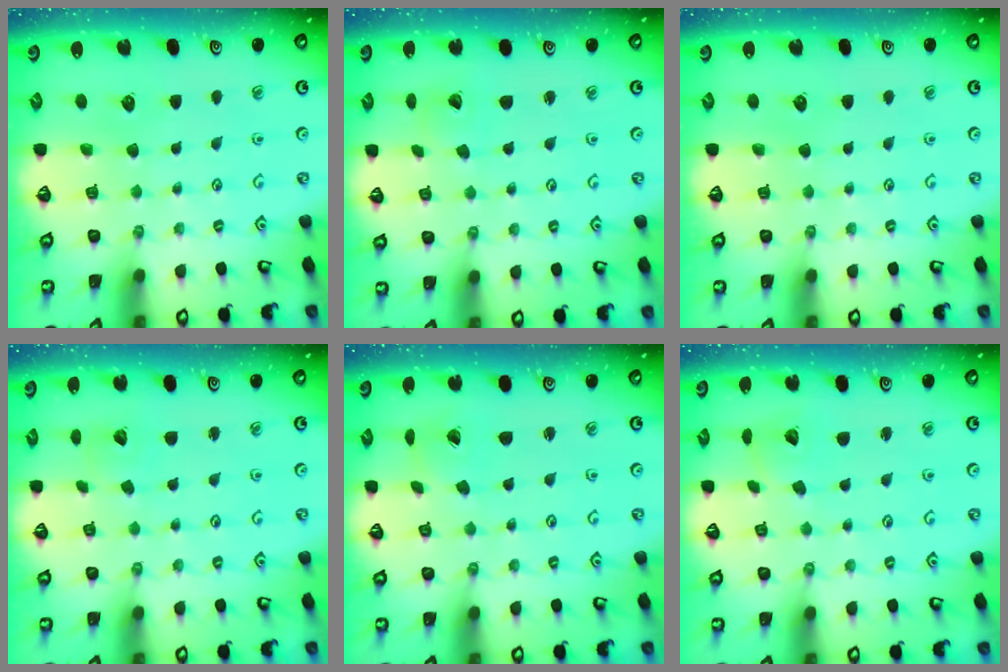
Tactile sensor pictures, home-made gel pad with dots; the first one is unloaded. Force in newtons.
{"total": 0.8, "press": 0.8, "slide": 0.0}
{"total": 0.0}
{"total": 2.1, "press": 2.1, "slide": 0.2}
{"total": 1.6, "press": 1.6, "slide": 0.1}
{"total": 3.6, "press": 3.6, "slide": 0.5}